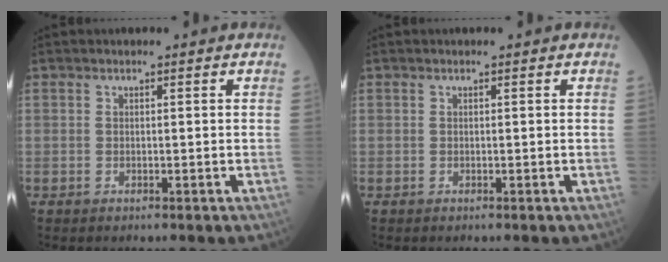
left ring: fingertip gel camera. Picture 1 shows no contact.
{"total": 0.0}